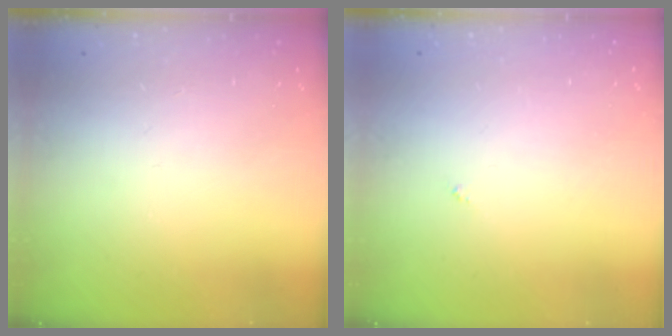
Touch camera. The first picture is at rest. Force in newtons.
{"total": 0.0}